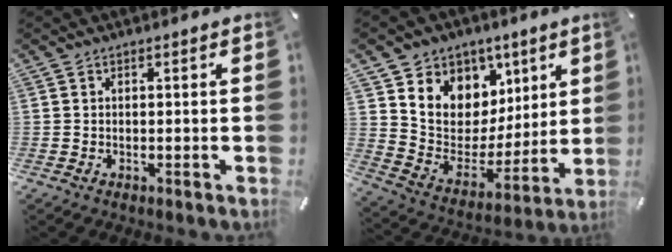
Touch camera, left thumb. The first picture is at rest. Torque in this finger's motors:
{"motor_torque": [0.62, 0.58, 1.42, -1.35, 0.31]}